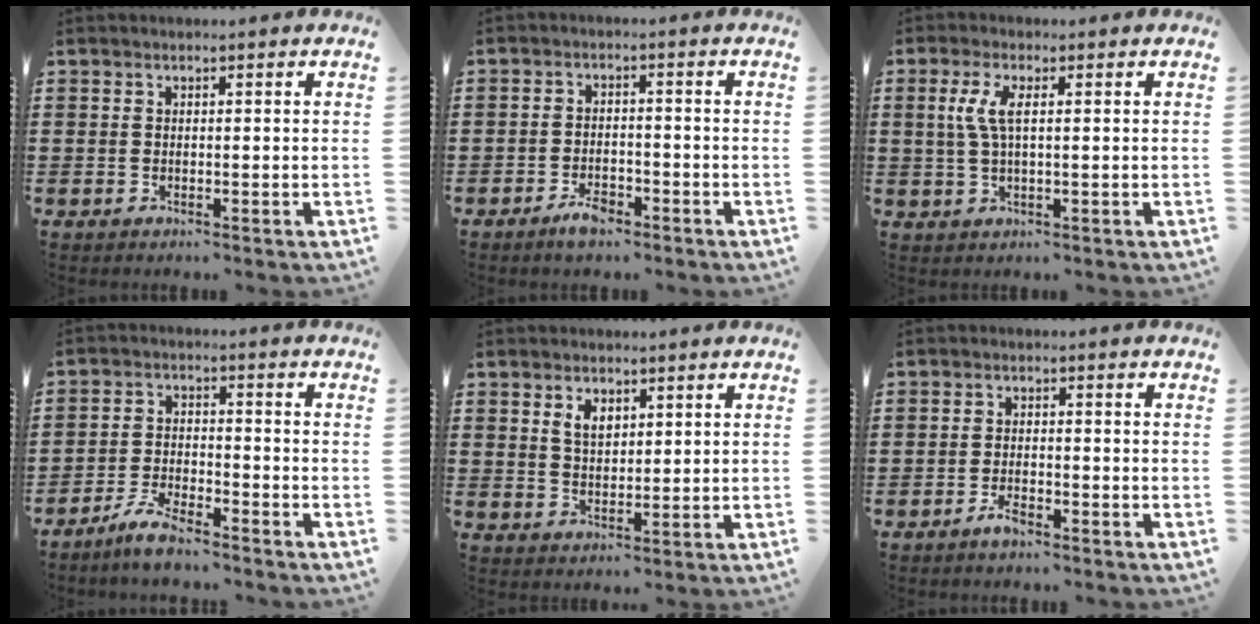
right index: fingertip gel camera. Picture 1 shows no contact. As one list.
[{"total": 3.3, "force": [-2.2, 1.3, 2.0], "torque": [-0.041, 0.004, -0.043]}, {"total": 4.0, "force": [0.8, 1.2, 3.7], "torque": [-0.090, 0.001, 0.006]}, {"total": 4.7, "force": [-4.2, 0.7, 1.9], "torque": [-0.045, 0.005, -0.084]}, {"total": 3.3, "force": [1.8, 2.0, 1.9], "torque": [-0.044, 0.008, 0.033]}, {"total": 2.4, "force": [-1.7, 0.7, 1.5], "torque": [-0.033, -0.001, -0.035]}]